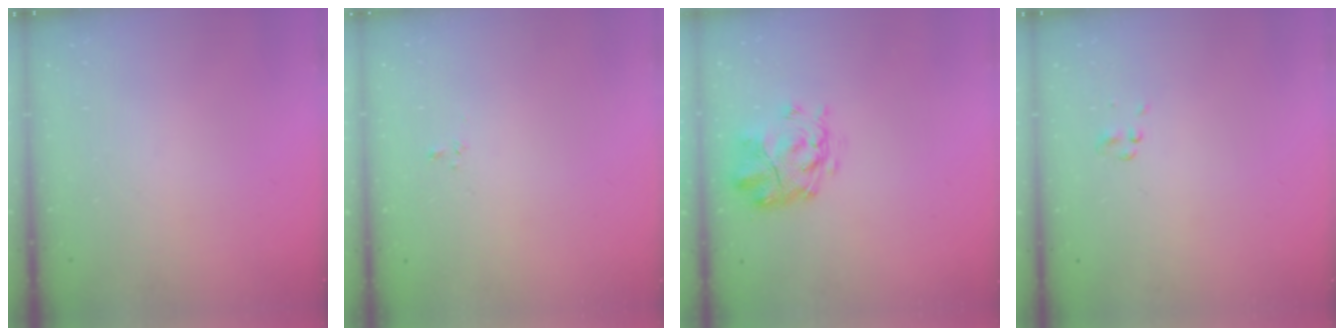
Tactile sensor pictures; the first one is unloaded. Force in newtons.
{"total": 2.2, "press": 2.0, "slide": 0.9}
{"total": 3.9, "press": 3.5, "slide": 1.7}
{"total": 0.5, "press": 0.5, "slide": 0.1}